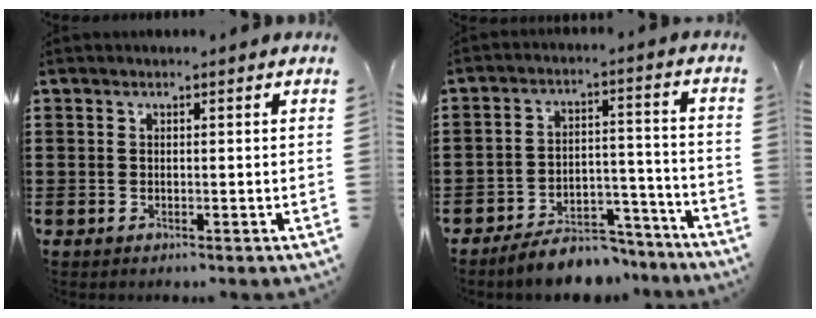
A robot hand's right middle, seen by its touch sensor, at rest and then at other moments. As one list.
[{"total": 7.0, "force": [-6.6, 1.7, 1.8], "torque": [-0.019, 0.024, -0.123]}]